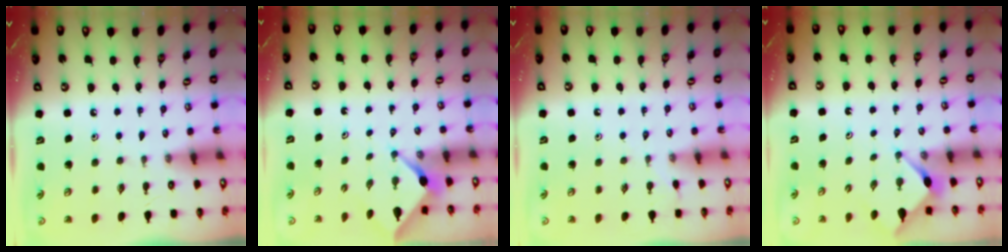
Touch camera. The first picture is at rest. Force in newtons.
{"total": 2.5, "press": 2.5, "slide": 0.3}
{"total": 2.9, "press": 2.9, "slide": 0.5}
{"total": 2.7, "press": 2.7, "slide": 0.3}